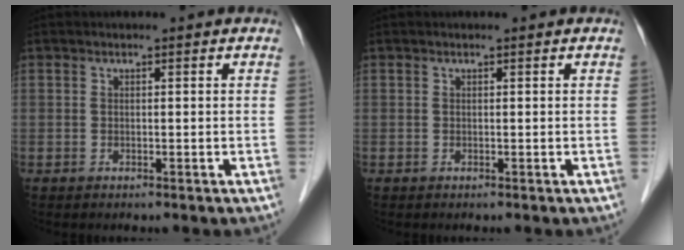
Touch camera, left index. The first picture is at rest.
{"total": 0.0}